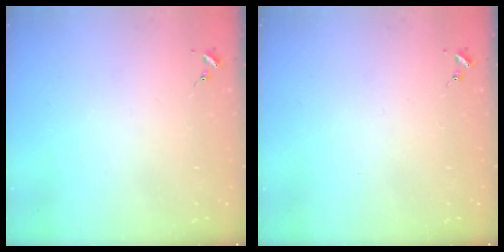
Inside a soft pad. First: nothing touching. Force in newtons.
{"total": 0.0}